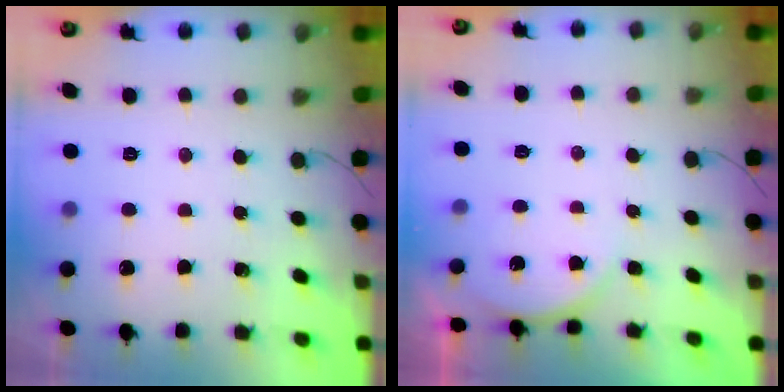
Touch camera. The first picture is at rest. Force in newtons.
{"total": 3.8, "press": 3.2, "slide": 2.2}